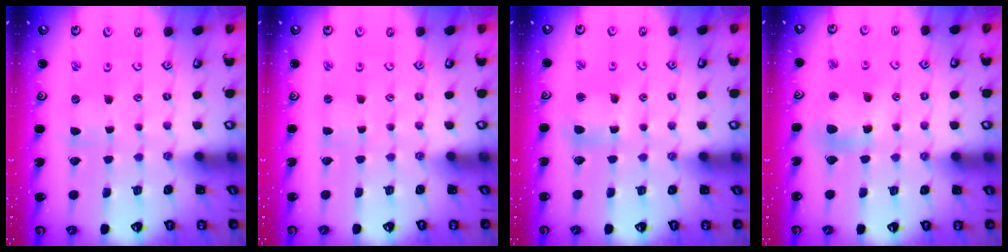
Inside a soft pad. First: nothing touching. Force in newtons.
{"total": 0.0}
{"total": 5.9, "press": 5.9, "slide": 0.9}
{"total": 11.0, "press": 10.9, "slide": 1.7}